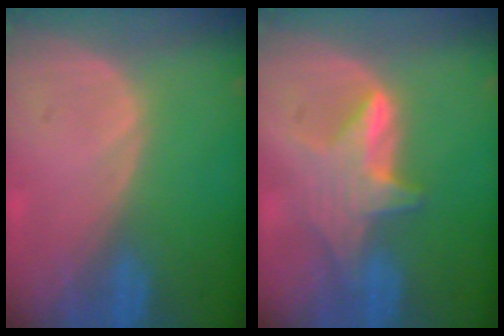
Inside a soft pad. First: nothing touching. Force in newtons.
{"total": 5.9, "press": 5.9, "slide": 0.4}